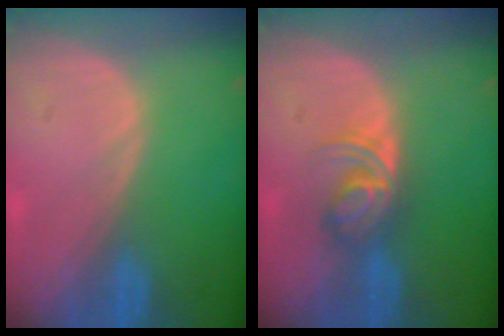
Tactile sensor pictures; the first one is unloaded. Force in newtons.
{"total": 5.7, "press": 4.9, "slide": 2.9}